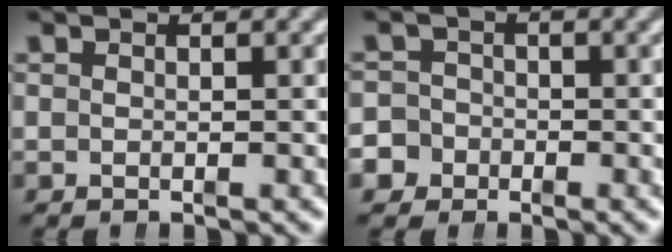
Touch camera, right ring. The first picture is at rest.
{"total": 4.8, "force": [-2.2, 4.3, 0.5], "torque": [-0.017, -0.018, -0.041]}